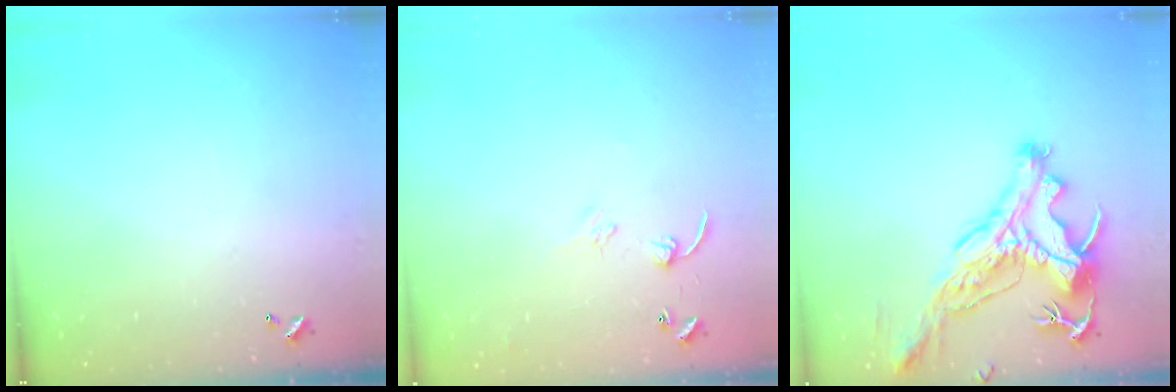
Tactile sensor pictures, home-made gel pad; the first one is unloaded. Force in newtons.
{"total": 5.2, "press": 5.1, "slide": 0.6}
{"total": 3.7, "press": 3.4, "slide": 1.5}